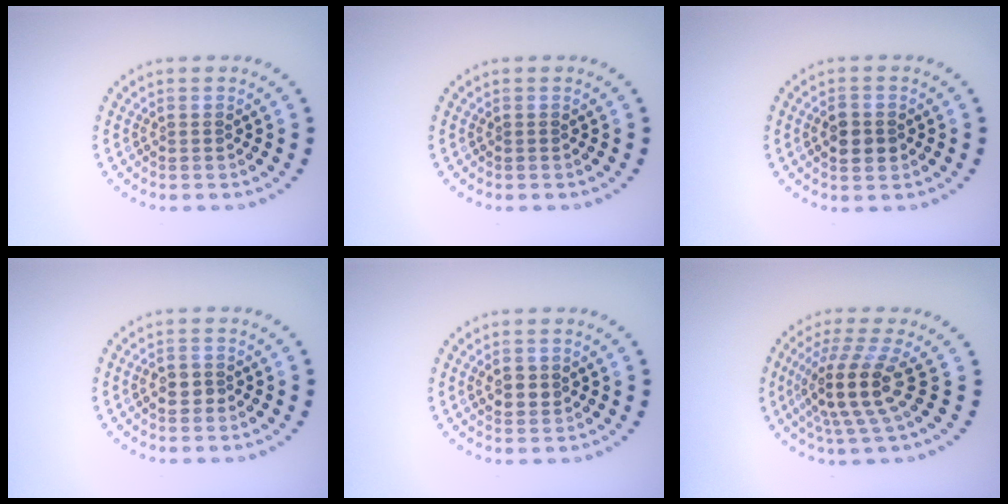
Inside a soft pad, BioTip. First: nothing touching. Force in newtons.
{"total": 0.0}
{"total": 2.9, "press": 2.9, "slide": 0.1}
{"total": 1.5, "press": 1.5, "slide": 0.2}
{"total": 1.6, "press": 1.5, "slide": 0.6}
{"total": 4.9, "press": 3.7, "slide": 3.3}